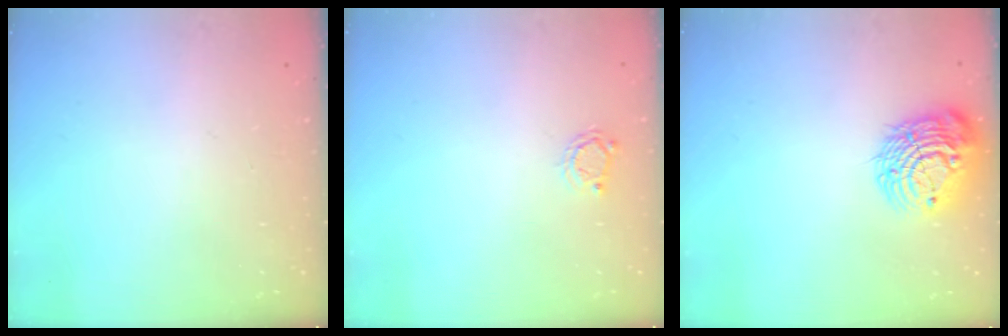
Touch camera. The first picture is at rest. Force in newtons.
{"total": 3.3, "press": 3.2, "slide": 0.5}
{"total": 13.2, "press": 13.1, "slide": 1.5}